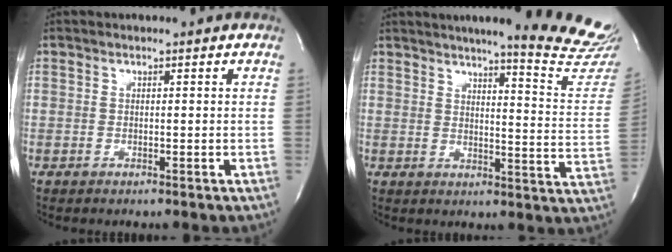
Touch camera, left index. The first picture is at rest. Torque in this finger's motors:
{"motor_torque": [0.37, -0.35, 0.37, 0.08]}